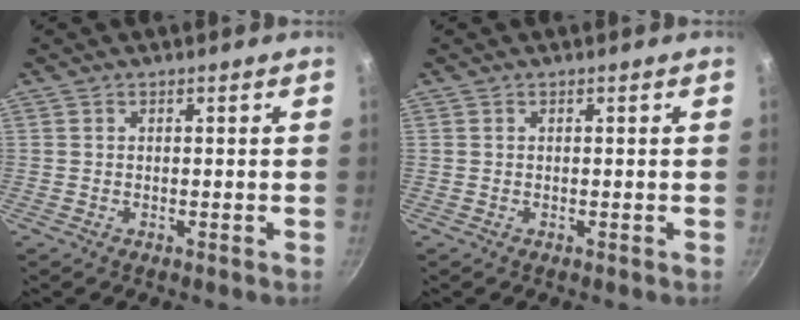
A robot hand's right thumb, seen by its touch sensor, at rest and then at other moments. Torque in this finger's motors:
{"motor_torque": [-0.01, -0.01, 0.01, 0.00, 0.00]}